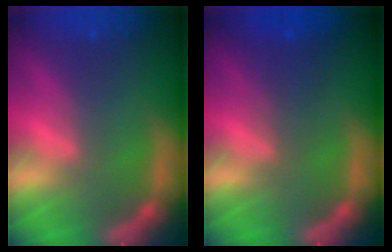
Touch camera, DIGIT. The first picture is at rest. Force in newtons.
{"total": 2.5}